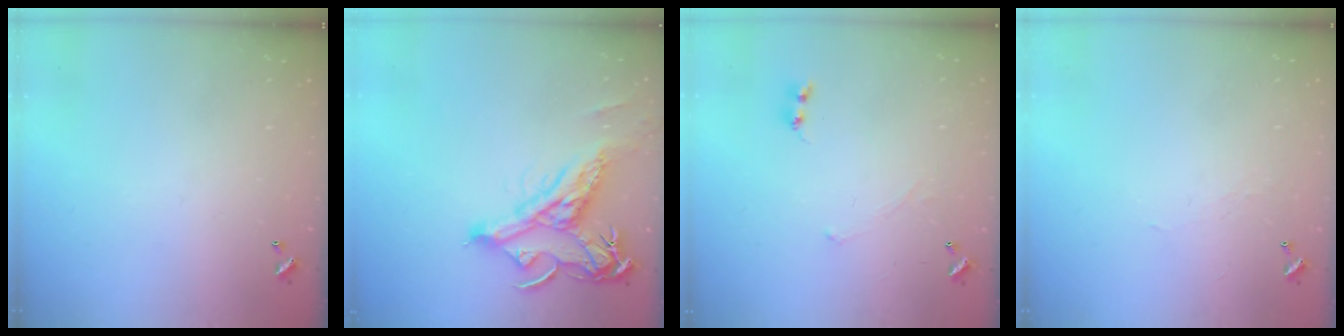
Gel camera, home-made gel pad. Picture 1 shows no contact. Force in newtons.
{"total": 8.6, "press": 8.4, "slide": 1.8}
{"total": 0.7, "press": 0.4, "slide": 0.5}
{"total": 1.7, "press": 1.7, "slide": 0.4}